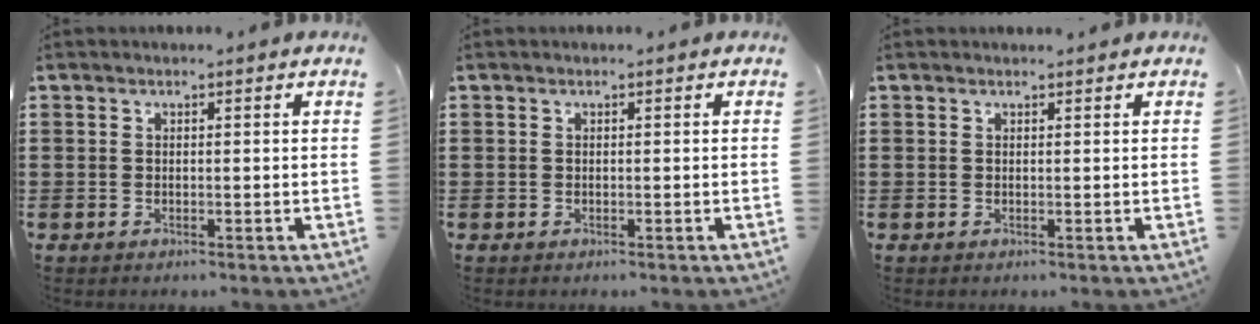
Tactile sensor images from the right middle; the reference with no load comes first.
{"total": 0.0}
{"total": 0.0}